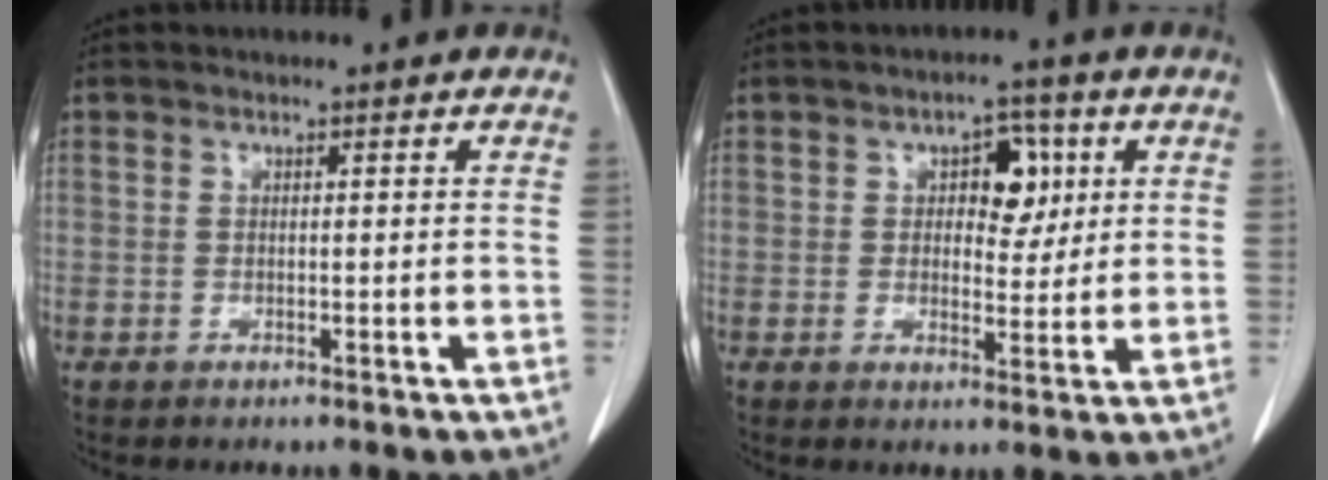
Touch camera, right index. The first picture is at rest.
{"total": 5.8, "force": [1.7, 3.3, 4.5], "torque": [-0.057, 0.013, 0.025]}